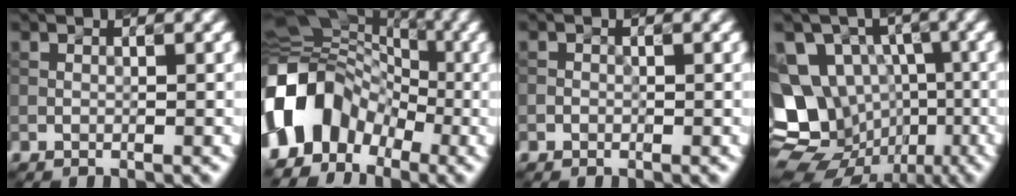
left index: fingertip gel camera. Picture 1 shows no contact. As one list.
[{"total": 11.8, "force": [-3.9, 8.8, 6.7], "torque": [-0.122, 0.003, -0.090]}, {"total": 0.6, "force": [-0.2, 0.5, 0.1], "torque": [0.003, -0.004, -0.006]}, {"total": 14.8, "force": [-3.5, 13.2, 5.8], "torque": [-0.145, -0.002, -0.053]}]